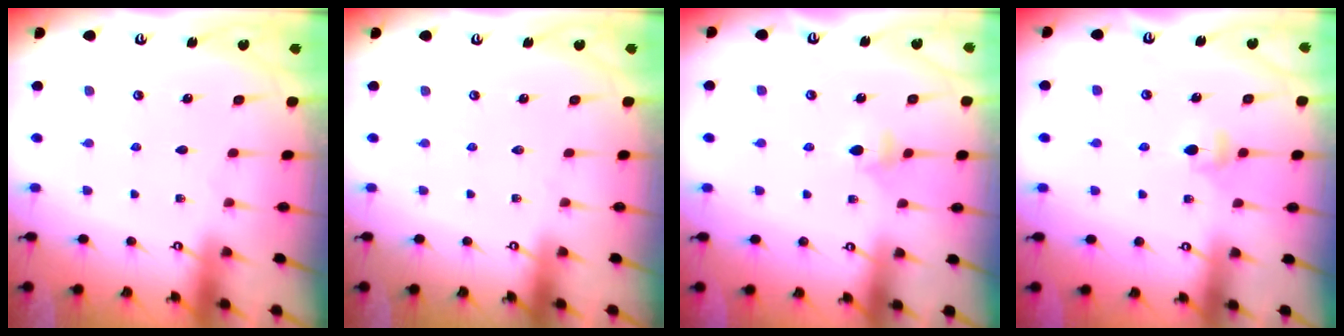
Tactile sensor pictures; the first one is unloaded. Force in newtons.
{"total": 0.0}
{"total": 4.4, "press": 4.3, "slide": 0.8}
{"total": 4.0, "press": 3.9, "slide": 0.8}